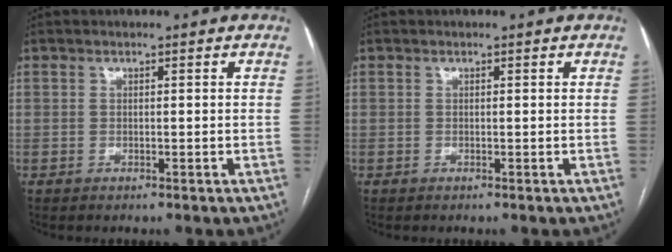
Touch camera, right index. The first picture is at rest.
{"total": 0.0}